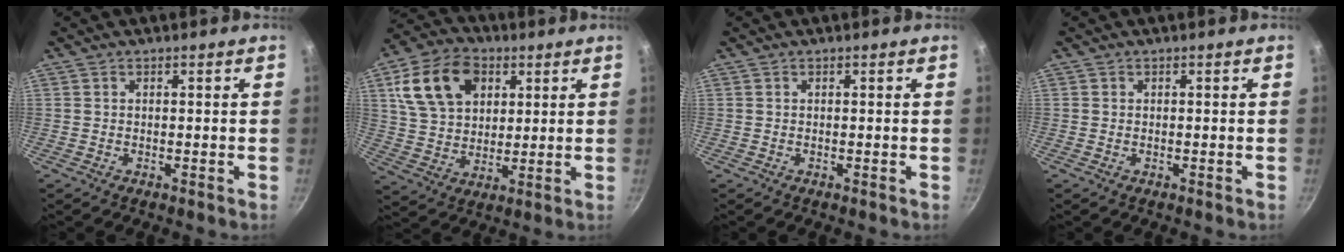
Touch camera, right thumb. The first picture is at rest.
{"total": 16.1, "force": [5.9, 11.4, 9.6], "torque": [-0.154, -0.001, 0.104]}
{"total": 0.0}
{"total": 0.0}